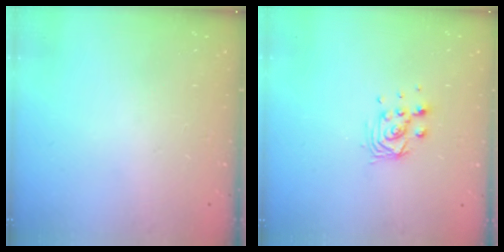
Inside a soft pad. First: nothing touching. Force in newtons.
{"total": 6.8, "press": 6.8, "slide": 0.5}